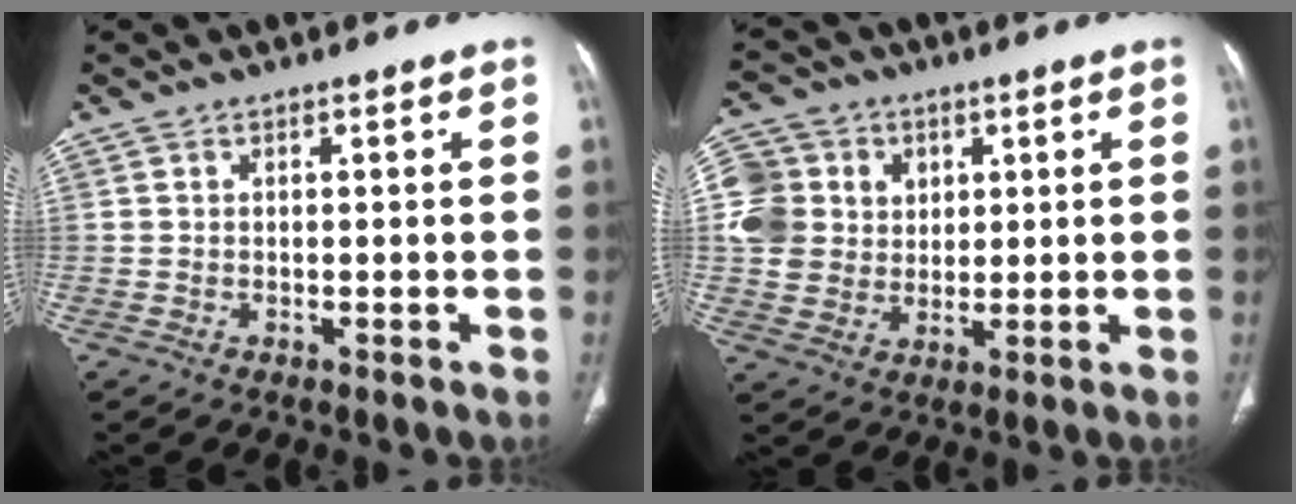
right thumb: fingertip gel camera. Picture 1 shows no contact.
{"total": 12.4, "force": [2.8, 11.1, 4.7], "torque": [-0.071, 0.009, 0.054]}